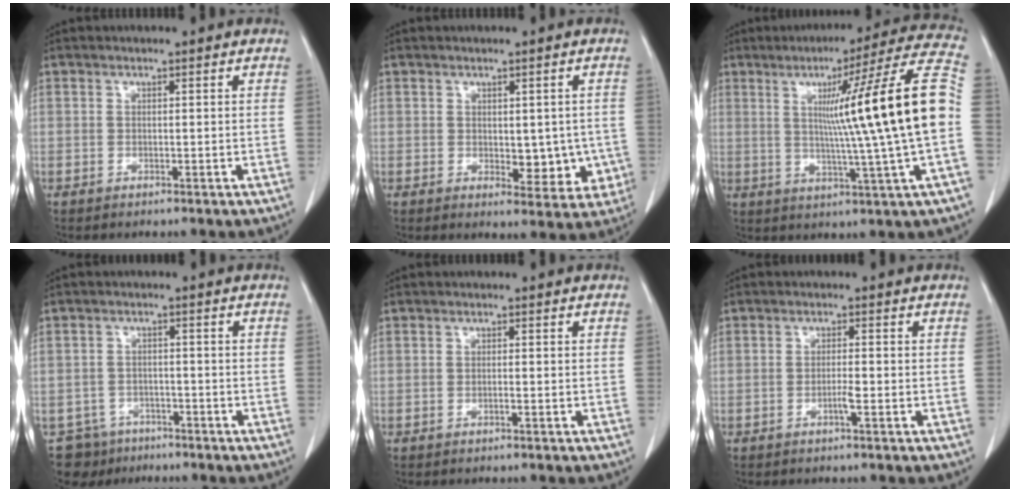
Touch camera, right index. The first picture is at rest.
{"total": 6.1, "force": [-0.5, 3.5, 4.9], "torque": [-0.040, -0.005, 0.003]}
{"total": 19.9, "force": [1.4, -2.4, 19.7], "torque": [-0.276, 0.008, 0.008]}
{"total": 5.5, "force": [-3.9, 3.9, -0.4], "torque": [0.015, 0.009, -0.061]}
{"total": 0.6, "force": [-0.2, -0.1, 0.5], "torque": [-0.009, 0.001, -0.004]}
{"total": 1.8, "force": [-0.7, -0.1, 1.6], "torque": [-0.031, -0.001, -0.015]}